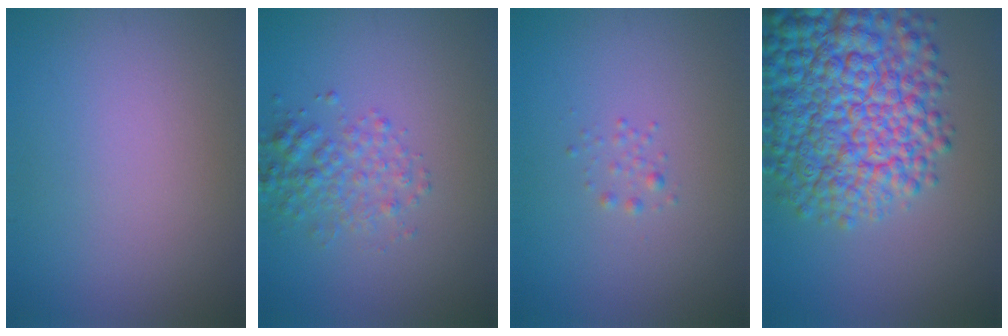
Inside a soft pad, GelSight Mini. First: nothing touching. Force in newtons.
{"total": 2.9, "press": 2.9, "slide": 0.1}
{"total": 0.7, "press": 0.7, "slide": 0.0}
{"total": 12.6, "press": 12.5, "slide": 0.4}